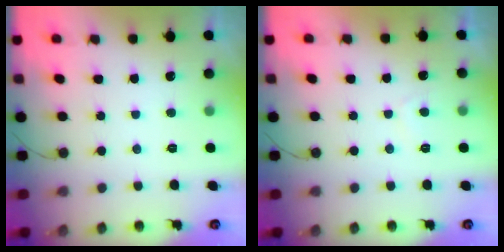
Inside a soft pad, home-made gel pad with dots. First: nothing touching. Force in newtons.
{"total": 2.8, "press": 2.7, "slide": 0.6}